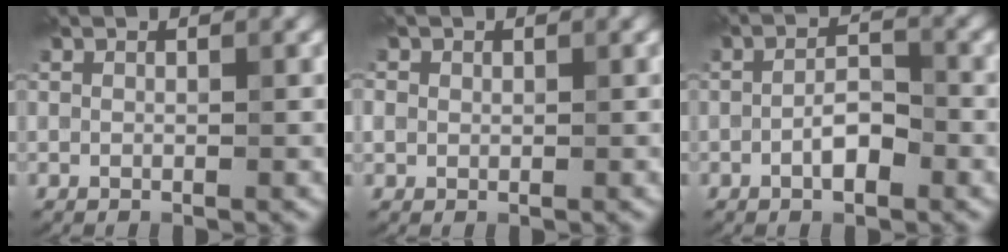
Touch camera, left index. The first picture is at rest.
{"total": 1.2, "force": [0.3, 1.1, 0.3], "torque": [-0.006, 0.001, 0.003]}
{"total": 2.7, "force": [-1.1, 1.1, 2.2], "torque": [-0.038, 0.006, -0.025]}